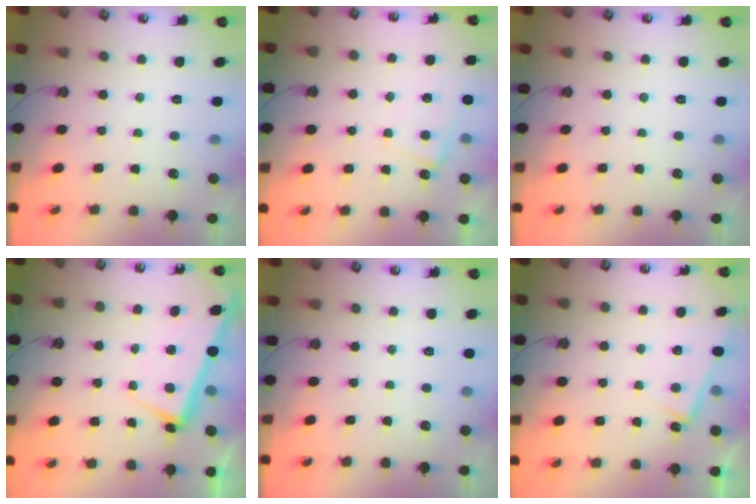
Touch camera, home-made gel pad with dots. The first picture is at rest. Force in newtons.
{"total": 1.1, "press": 1.0, "slide": 0.2}
{"total": 0.0}
{"total": 2.6, "press": 2.4, "slide": 1.1}
{"total": 0.0}
{"total": 6.5, "press": 6.5, "slide": 0.3}